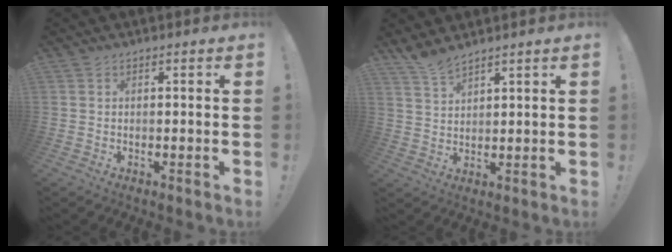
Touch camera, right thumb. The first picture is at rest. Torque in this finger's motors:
{"motor_torque": [-0.13, 0.06, 0.09, 0.00, 0.15]}